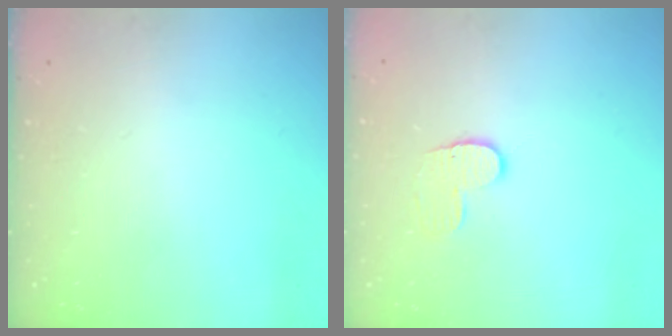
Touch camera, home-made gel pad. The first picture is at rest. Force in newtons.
{"total": 6.3, "press": 6.3, "slide": 0.7}